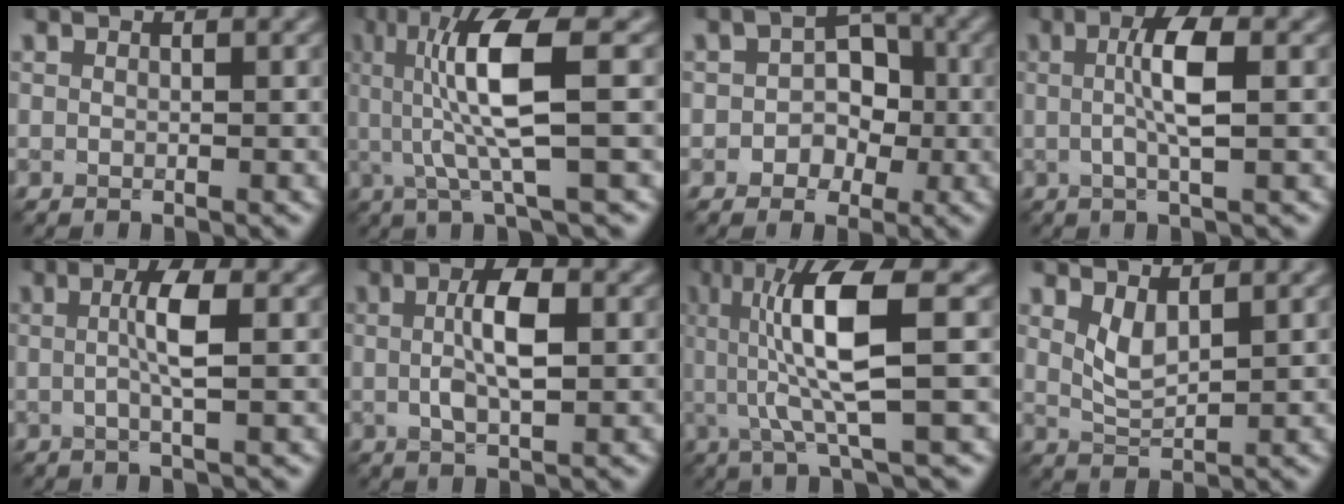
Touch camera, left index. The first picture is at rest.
{"total": 8.0, "force": [0.9, 1.6, 7.7], "torque": [-0.144, -0.002, 0.022]}
{"total": 3.6, "force": [-0.8, 2.9, 2.0], "torque": [-0.004, 0.004, -0.020]}
{"total": 4.0, "force": [0.3, 0.7, 4.0], "torque": [-0.074, 0.005, 0.002]}
{"total": 3.2, "force": [0.2, 0.4, 3.2], "torque": [-0.060, 0.005, 0.001]}
{"total": 4.6, "force": [0.4, 1.5, 4.3], "torque": [-0.084, 0.004, 0.004]}
{"total": 8.8, "force": [1.1, 2.0, 8.5], "torque": [-0.155, -0.001, 0.025]}
{"total": 2.2, "force": [1.3, 0.8, 1.7], "torque": [-0.040, -0.008, 0.030]}